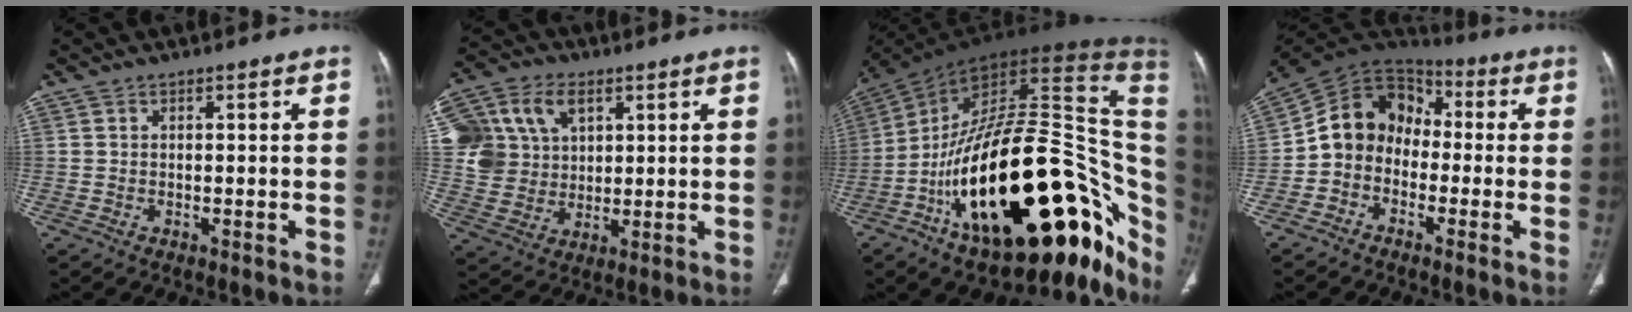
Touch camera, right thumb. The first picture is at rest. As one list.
[{"total": 15.0, "force": [5.0, 11.8, 7.9], "torque": [-0.143, 0.011, 0.100]}, {"total": 44.9, "force": [-10.9, 19.6, 38.9], "torque": [-0.463, 0.089, -0.165]}, {"total": 11.8, "force": [-1.6, 9.7, 6.5], "torque": [-0.090, 0.056, -0.047]}]